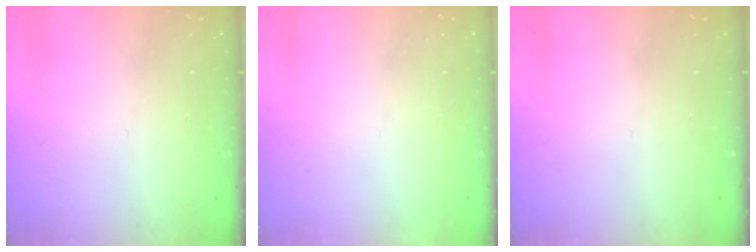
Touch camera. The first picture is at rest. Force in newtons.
{"total": 1.5, "press": 1.5, "slide": 0.1}
{"total": 0.0}